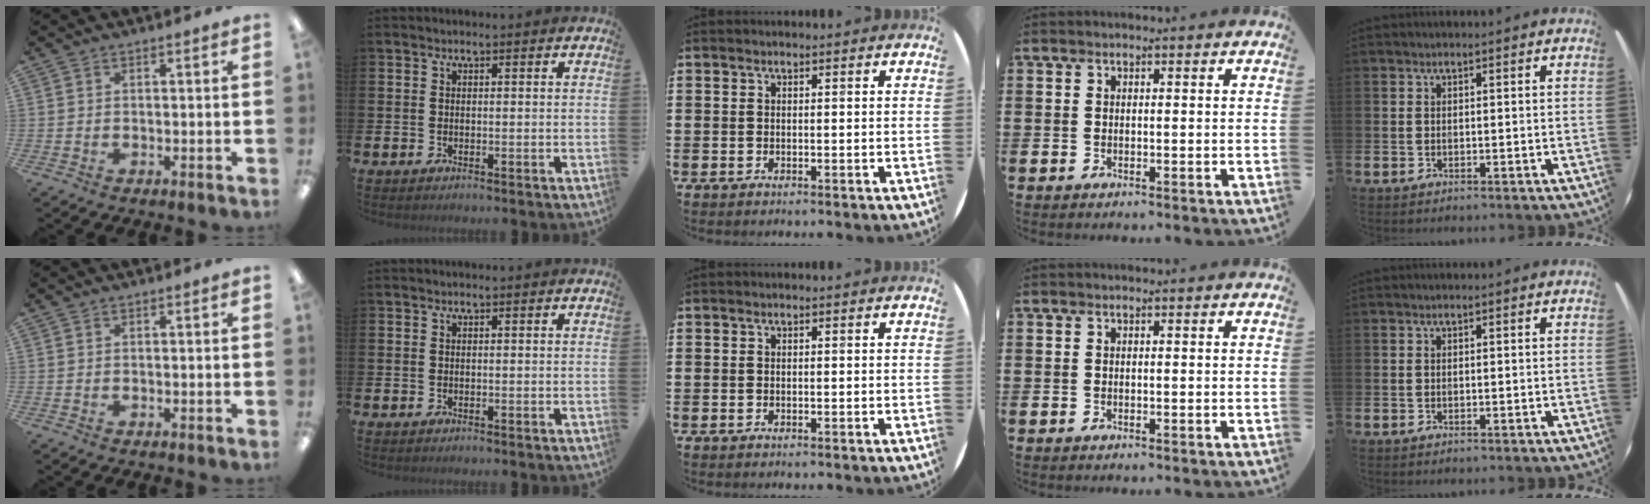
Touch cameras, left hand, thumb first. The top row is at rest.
{}